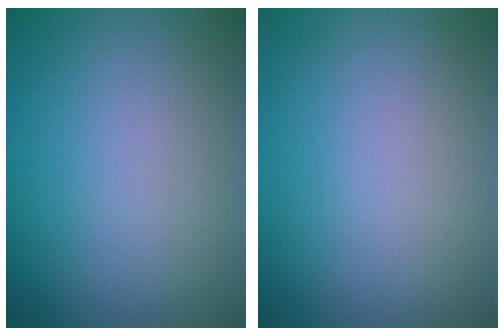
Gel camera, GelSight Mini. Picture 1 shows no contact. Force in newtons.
{"total": 0.0}